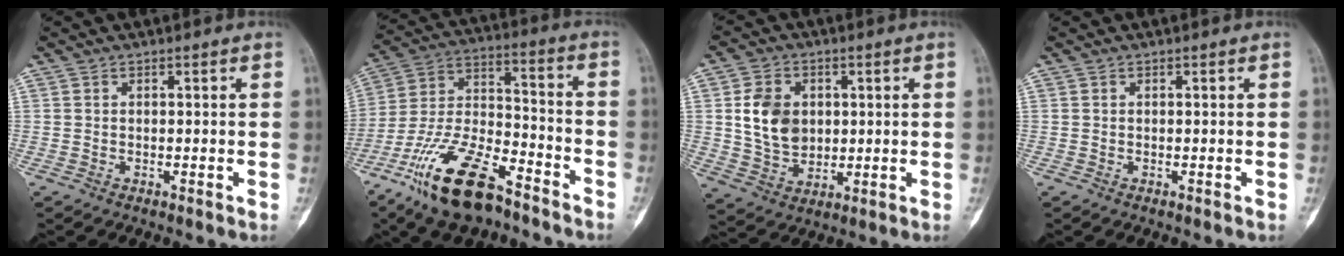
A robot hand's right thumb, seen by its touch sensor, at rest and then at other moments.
{"total": 19.0, "force": [-12.5, 7.4, 12.3], "torque": [-0.238, 0.070, -0.230]}
{"total": 10.2, "force": [1.7, 7.8, 6.3], "torque": [-0.088, -0.010, 0.038]}
{"total": 0.0}